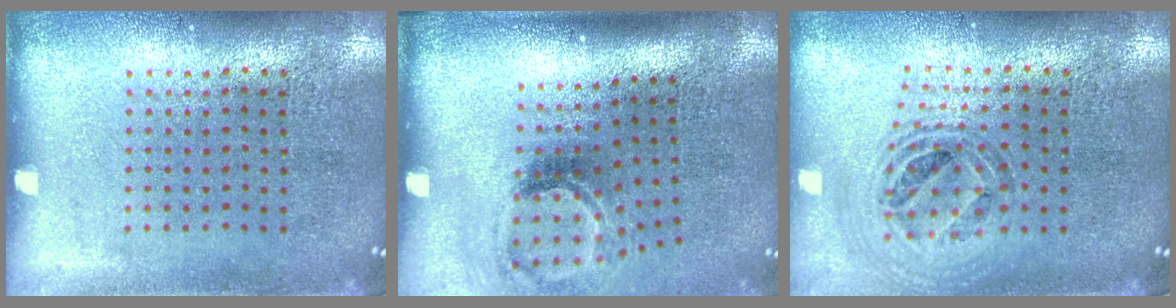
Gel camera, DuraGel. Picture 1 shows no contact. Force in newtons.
{"total": 2.1, "press": 1.3, "slide": 1.6}
{"total": 1.0, "press": 1.0, "slide": 0.1}